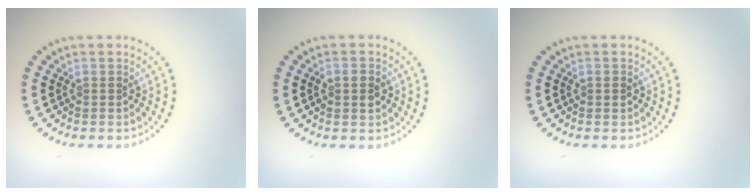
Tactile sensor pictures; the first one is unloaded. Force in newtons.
{"total": 1.4, "press": 1.4, "slide": 0.1}
{"total": 0.8, "press": 0.8, "slide": 0.0}